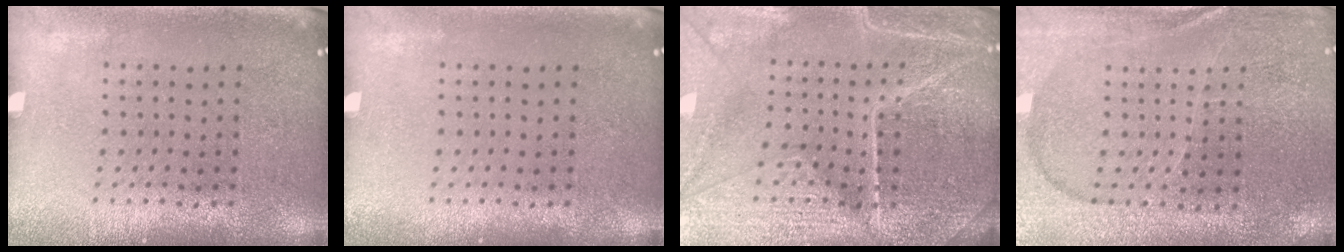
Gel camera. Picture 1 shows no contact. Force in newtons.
{"total": 0.0}
{"total": 5.2, "press": 4.9, "slide": 1.9}
{"total": 1.8, "press": 1.8, "slide": 0.2}